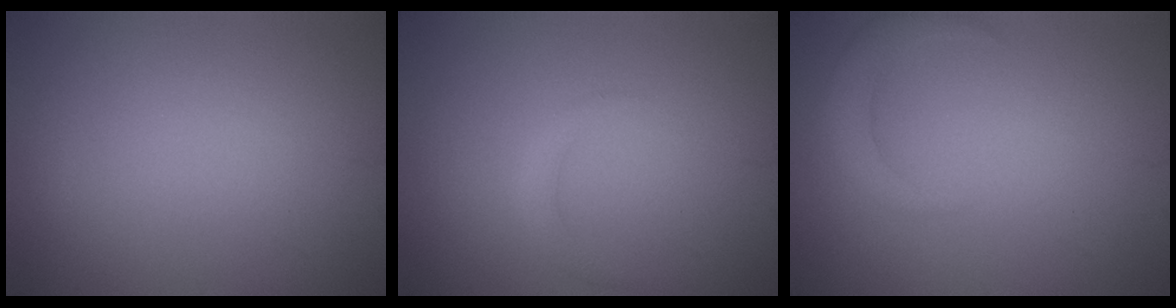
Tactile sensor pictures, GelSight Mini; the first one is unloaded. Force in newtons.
{"total": 1.1, "press": 1.1, "slide": 0.1}
{"total": 2.4, "press": 2.4, "slide": 0.3}